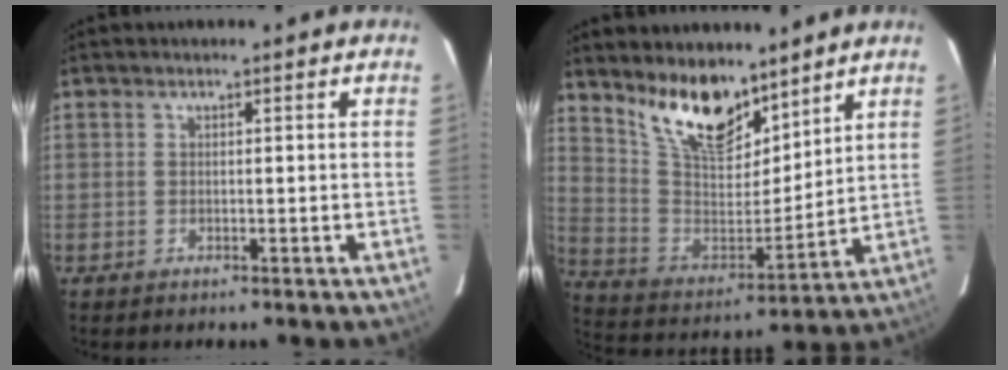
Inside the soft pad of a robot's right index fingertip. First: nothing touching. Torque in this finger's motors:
{"motor_torque": [1.08, 1.06, 0.44, 0.10]}